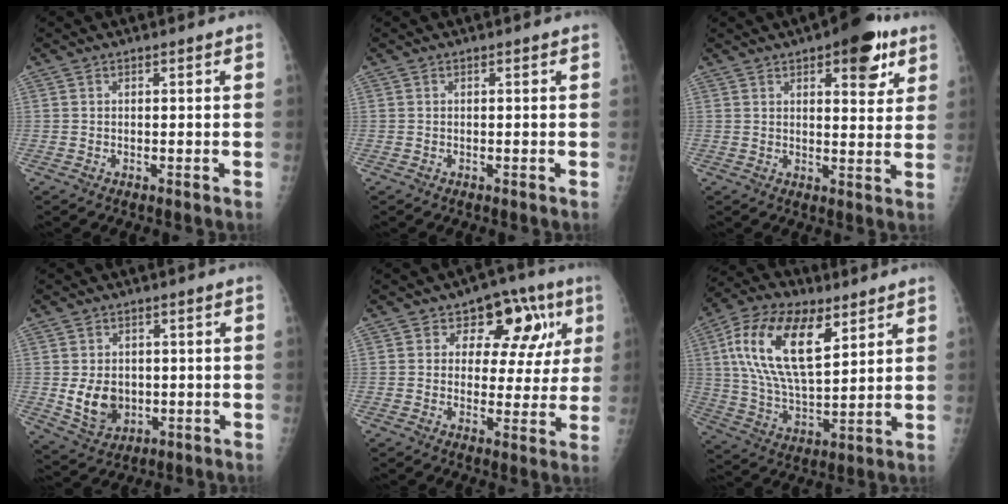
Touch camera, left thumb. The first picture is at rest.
{"total": 0.0}
{"total": 10.5, "force": [5.7, 4.3, 7.7], "torque": [-0.070, -0.021, 0.071]}
{"total": 7.8, "force": [-0.6, 6.2, 4.8], "torque": [-0.056, -0.007, 0.007]}
{"total": 12.8, "force": [4.4, 8.4, 8.6], "torque": [-0.052, 0.005, 0.053]}
{"total": 19.5, "force": [7.7, 9.5, 15.2], "torque": [-0.268, -0.020, 0.139]}